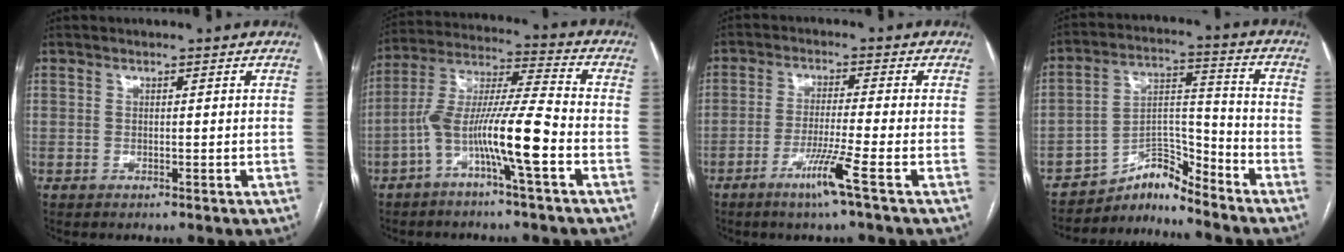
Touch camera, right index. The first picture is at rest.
{"total": 12.1, "force": [-4.8, -0.1, 11.1], "torque": [-0.218, 0.017, -0.091]}
{"total": 6.2, "force": [-3.3, -1.4, 5.1], "torque": [-0.093, -0.015, -0.067]}
{"total": 6.7, "force": [-6.6, 0.5, 0.1], "torque": [0.003, 0.045, -0.116]}